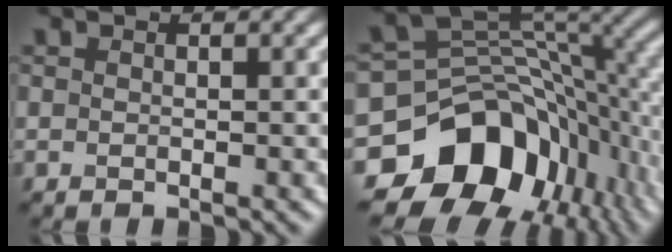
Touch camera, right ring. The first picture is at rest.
{"total": 13.7, "force": [-5.8, 10.1, 7.2], "torque": [-0.129, -0.005, -0.102]}